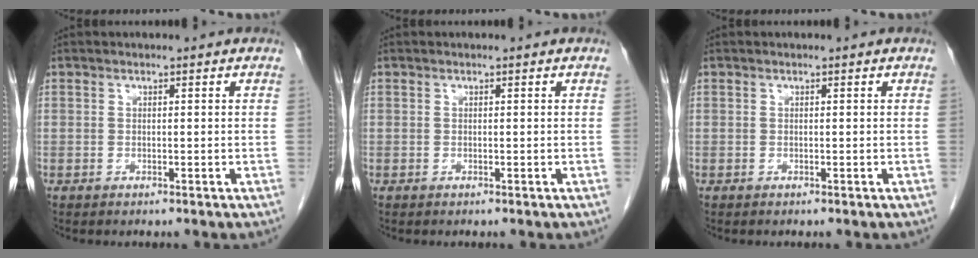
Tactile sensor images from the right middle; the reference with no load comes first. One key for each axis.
{"total": 0.0}
{"total": 0.0}